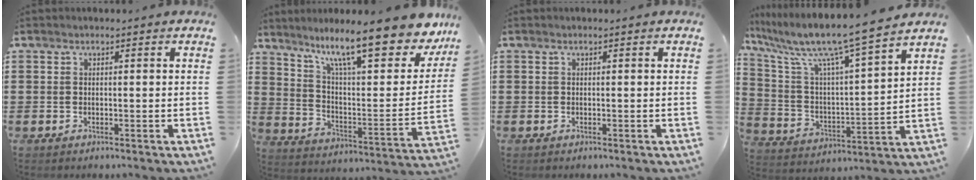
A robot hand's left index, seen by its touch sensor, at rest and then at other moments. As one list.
[{"total": 14.3, "force": [10.7, 2.0, 9.1], "torque": [-0.170, -0.071, 0.175]}, {"total": 0.0}, {"total": 10.1, "force": [8.4, -0.1, 5.6], "torque": [-0.144, -0.063, 0.132]}]